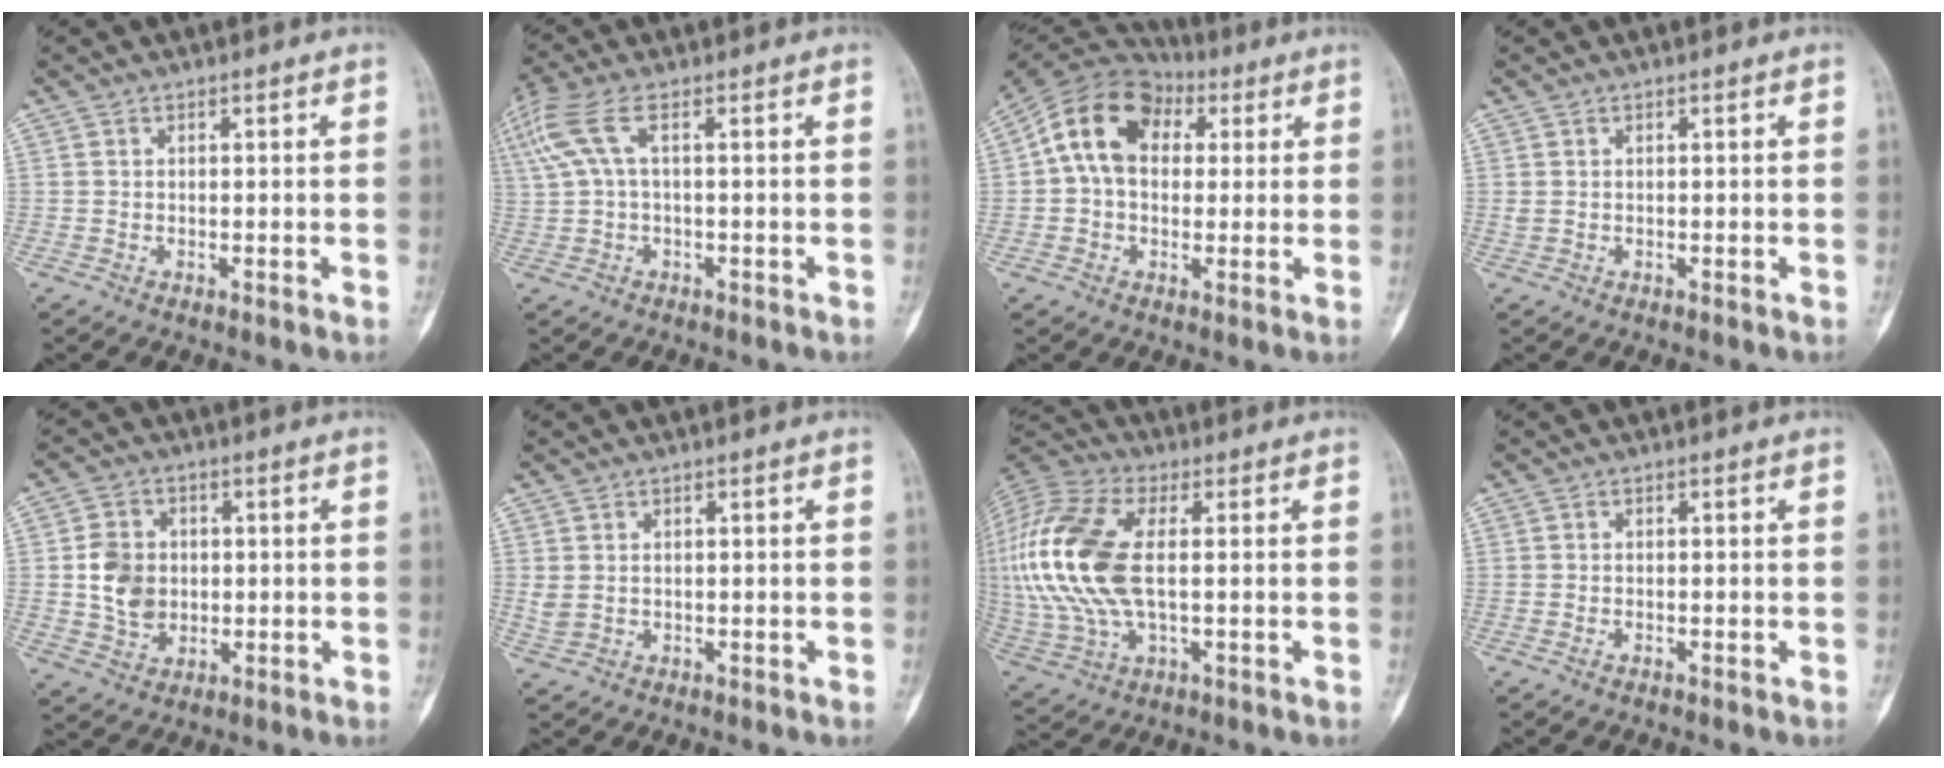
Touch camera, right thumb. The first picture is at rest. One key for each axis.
{"total": 6.9, "fx": 1.9, "fy": 1.9, "fz": 6.3, "tx": -0.191, "ty": 0.029, "tz": 0.042}
{"total": 14.2, "fx": 3.1, "fy": 10.3, "fz": 9.3, "tx": -0.145, "ty": 0.032, "tz": 0.043}
{"total": 0.6, "fx": 0.1, "fy": 0.4, "fz": 0.5, "tx": -0.013, "ty": 0.001, "tz": 0.007}
{"total": 8.3, "fx": 0.1, "fy": 6.7, "fz": 4.8, "tx": -0.063, "ty": -0.003, "tz": 0.006}
{"total": 1.8, "fx": 0.2, "fy": 1.3, "fz": 1.2, "tx": -0.029, "ty": 0.001, "tz": 0.010}
{"total": 21.2, "fx": 1.2, "fy": 10.9, "fz": 18.1, "tx": -0.420, "ty": 0.003, "tz": 0.021}
{"total": 0.6, "fx": -0.3, "fy": 0.3, "fz": 0.4, "tx": -0.011, "ty": 0.004, "tz": -0.005}